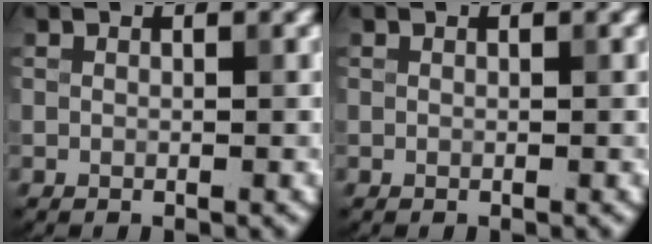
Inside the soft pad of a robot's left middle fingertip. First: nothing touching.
{"total": 0.0}